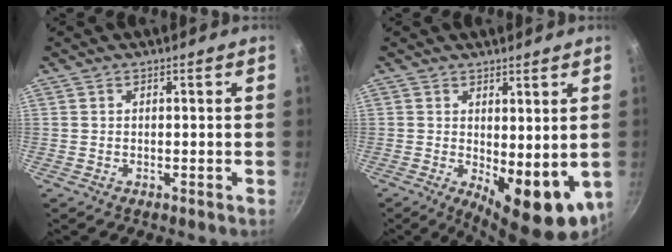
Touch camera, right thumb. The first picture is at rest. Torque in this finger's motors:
{"motor_torque": [-0.61, 1.06, 1.56, -0.57, 0.09]}